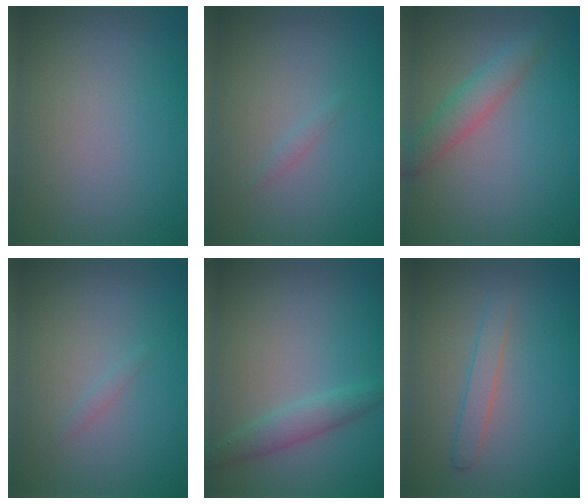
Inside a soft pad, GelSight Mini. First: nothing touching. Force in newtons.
{"total": 0.6, "press": 0.6, "slide": 0.0}
{"total": 2.8, "press": 2.8, "slide": 0.1}
{"total": 0.6, "press": 0.6, "slide": 0.0}
{"total": 2.3, "press": 2.3, "slide": 0.1}
{"total": 1.8, "press": 1.8, "slide": 0.1}